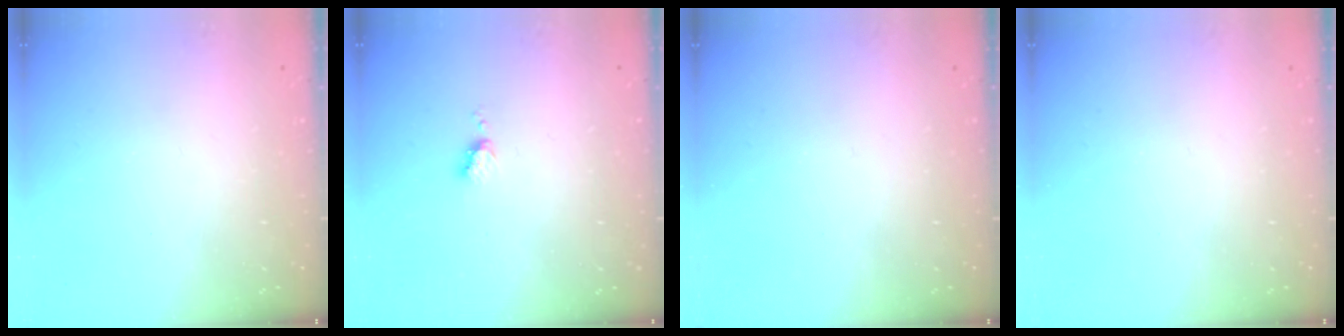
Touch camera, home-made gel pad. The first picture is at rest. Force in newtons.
{"total": 3.8, "press": 3.7, "slide": 0.6}
{"total": 0.0}
{"total": 0.0}